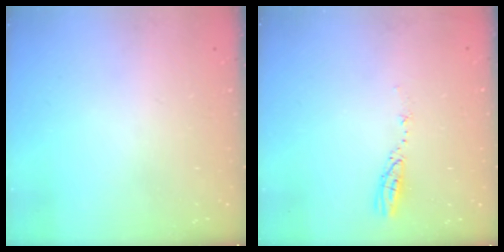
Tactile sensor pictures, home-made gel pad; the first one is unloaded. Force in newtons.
{"total": 3.8, "press": 3.8, "slide": 0.4}